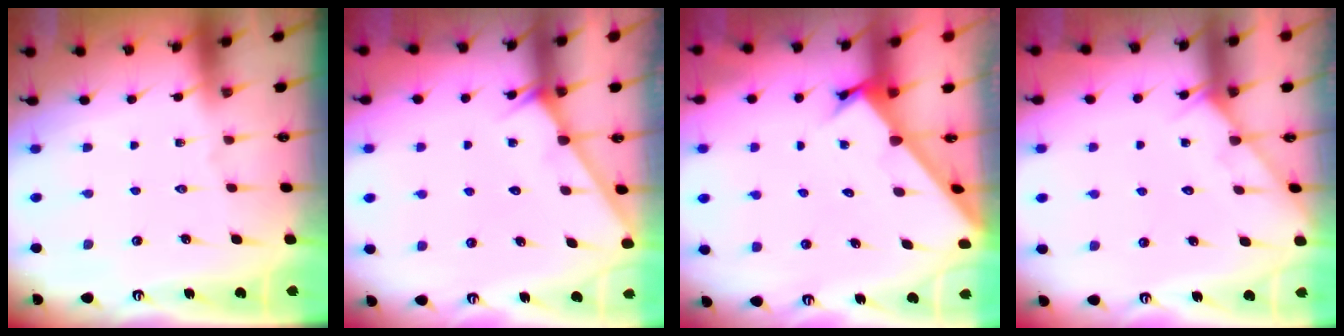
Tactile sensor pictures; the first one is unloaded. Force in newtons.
{"total": 3.1, "press": 3.1, "slide": 0.4}
{"total": 2.4, "press": 2.4, "slide": 0.2}
{"total": 5.4, "press": 5.4, "slide": 0.5}